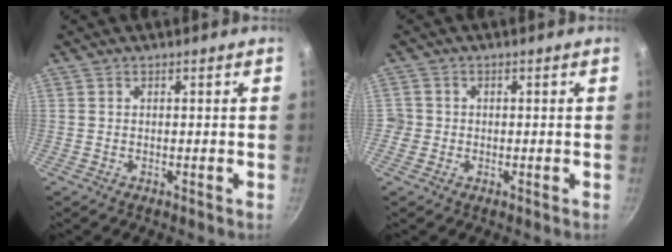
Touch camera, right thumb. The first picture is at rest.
{"total": 2.1, "force": [-0.5, 2.0, 0.3], "torque": [0.006, 0.009, -0.010]}